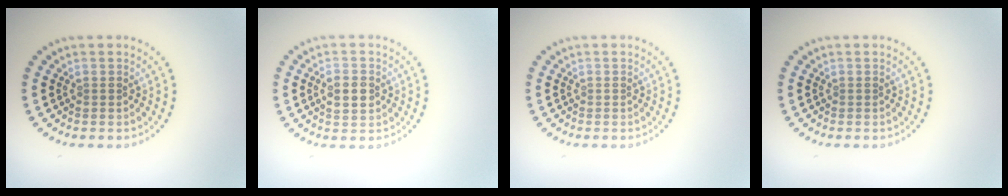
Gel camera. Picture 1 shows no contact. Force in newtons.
{"total": 2.5, "press": 2.5, "slide": 0.1}
{"total": 0.0}
{"total": 0.0}